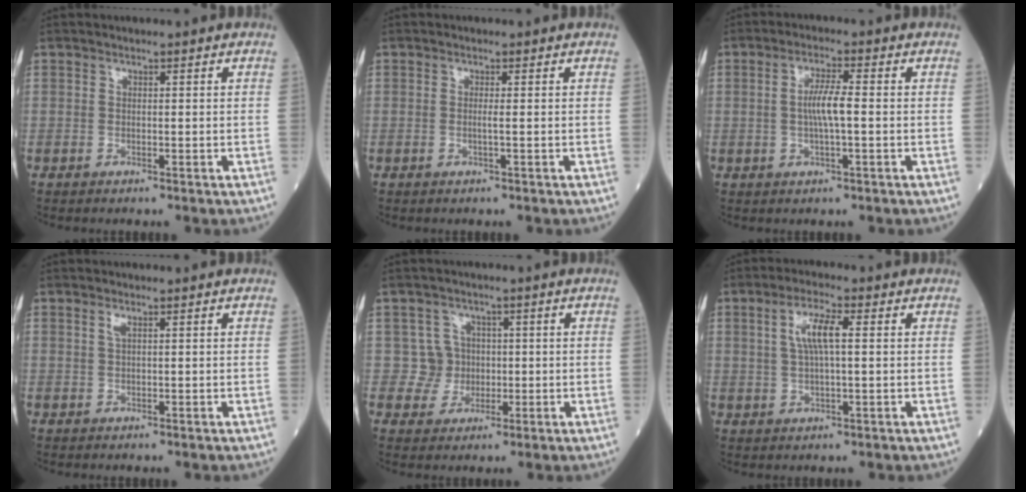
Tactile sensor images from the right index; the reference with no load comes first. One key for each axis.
{"total": 1.0, "fx": -0.1, "fy": -0.3, "fz": 1.0, "tx": -0.021, "ty": -0.001, "tz": -0.003}
{"total": 4.5, "fx": -0.1, "fy": 0.3, "fz": 4.5, "tx": -0.090, "ty": 0.002, "tz": -0.002}
{"total": 1.0, "fx": 0.6, "fy": 0.1, "fz": 0.9, "tx": -0.025, "ty": 0.000, "tz": 0.011}
{"total": 4.0, "fx": 0.3, "fy": 4.0, "fz": -0.2, "tx": 0.017, "ty": 0.010, "tz": 0.005}
{"total": 5.3, "fx": 1.2, "fy": 0.8, "fz": 5.1, "tx": -0.106, "ty": 0.007, "tz": 0.025}